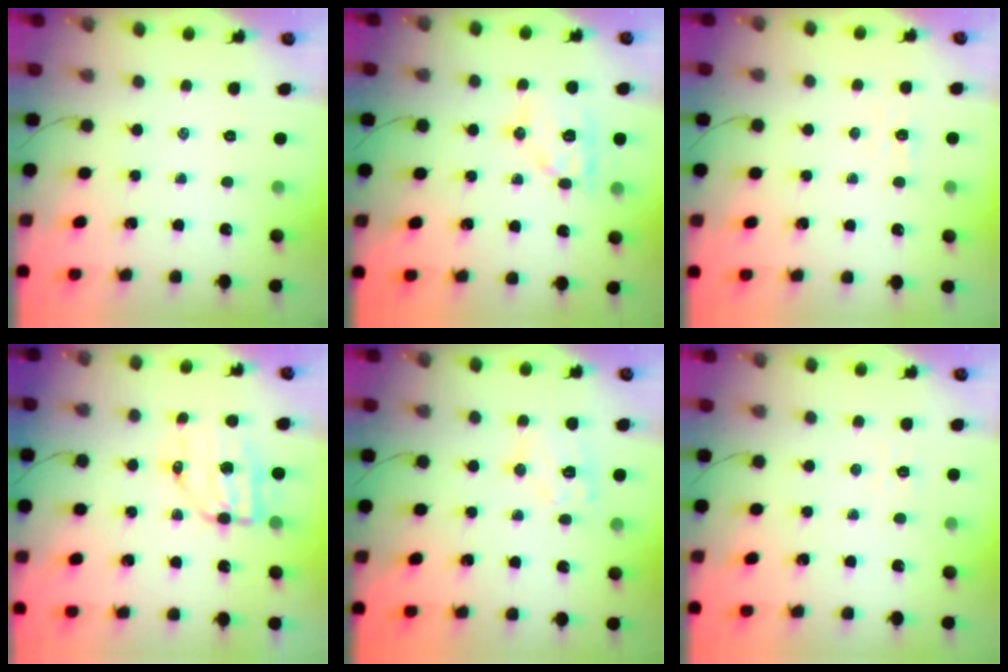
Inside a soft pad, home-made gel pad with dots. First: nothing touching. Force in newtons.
{"total": 11.8, "press": 11.8, "slide": 0.7}
{"total": 2.2, "press": 2.0, "slide": 0.8}
{"total": 6.9, "press": 6.7, "slide": 1.6}
{"total": 9.7, "press": 9.6, "slide": 1.2}
{"total": 2.6, "press": 2.6, "slide": 0.5}